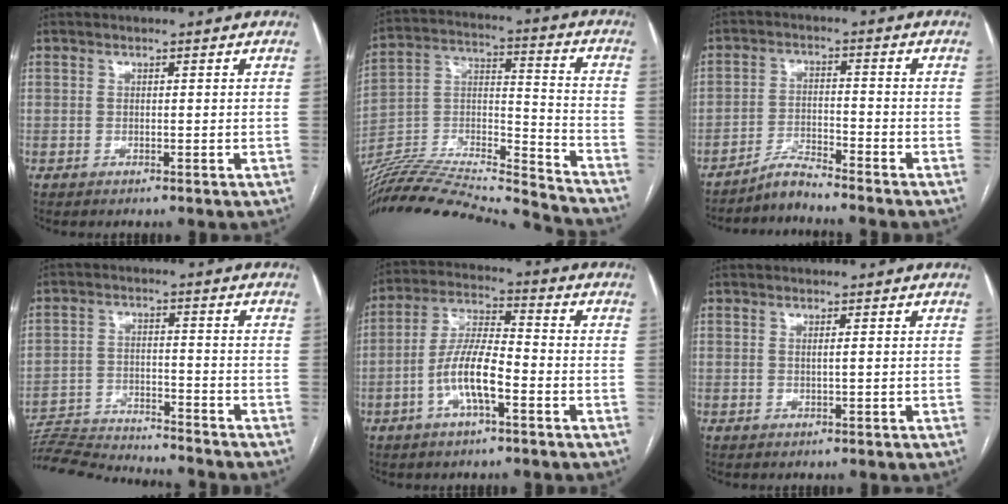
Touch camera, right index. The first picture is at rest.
{"total": 30.0, "force": [-28.0, 1.8, 10.7], "torque": [-0.193, -0.014, -0.441]}
{"total": 4.1, "force": [-4.0, -1.0, 0.4], "torque": [-0.011, -0.018, -0.074]}
{"total": 16.0, "force": [-15.5, 0.4, 3.9], "torque": [-0.066, 0.000, -0.242]}
{"total": 9.1, "force": [-3.2, 2.2, 8.2], "torque": [-0.167, 0.010, -0.062]}
{"total": 0.8, "force": [0.2, -0.1, 0.7], "torque": [-0.015, 0.000, 0.002]}